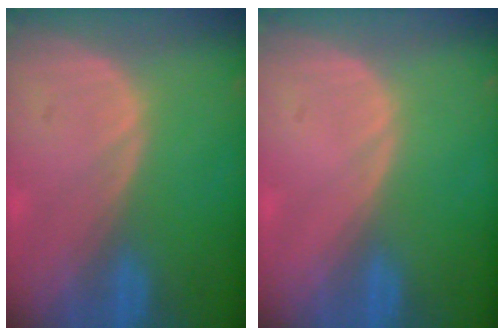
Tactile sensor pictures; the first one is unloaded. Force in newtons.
{"total": 0.0}